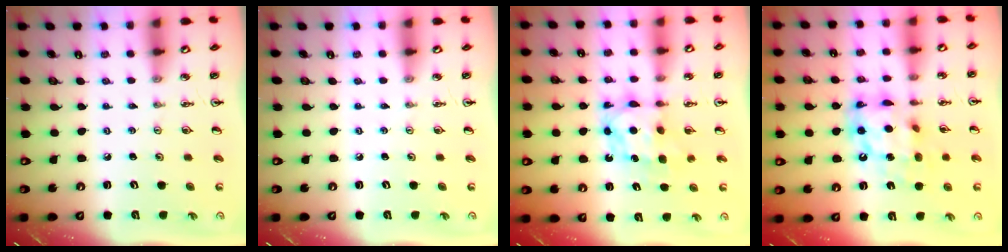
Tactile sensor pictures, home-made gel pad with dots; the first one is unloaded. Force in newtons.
{"total": 0.0}
{"total": 6.4, "press": 6.4, "slide": 0.5}
{"total": 14.5, "press": 14.4, "slide": 1.8}